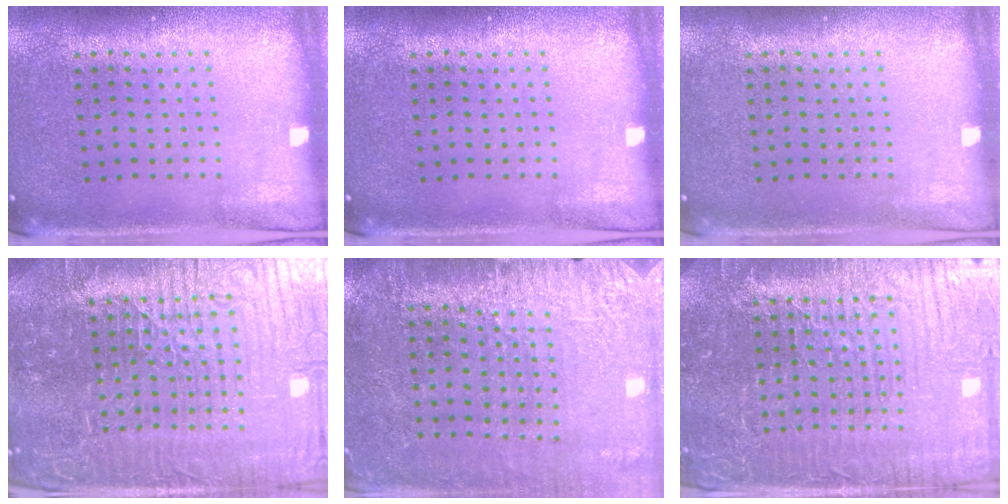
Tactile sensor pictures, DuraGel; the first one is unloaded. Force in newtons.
{"total": 0.0}
{"total": 0.0}
{"total": 7.6, "press": 6.8, "slide": 3.4}
{"total": 2.9, "press": 2.9, "slide": 0.4}
{"total": 5.8, "press": 5.3, "slide": 2.3}